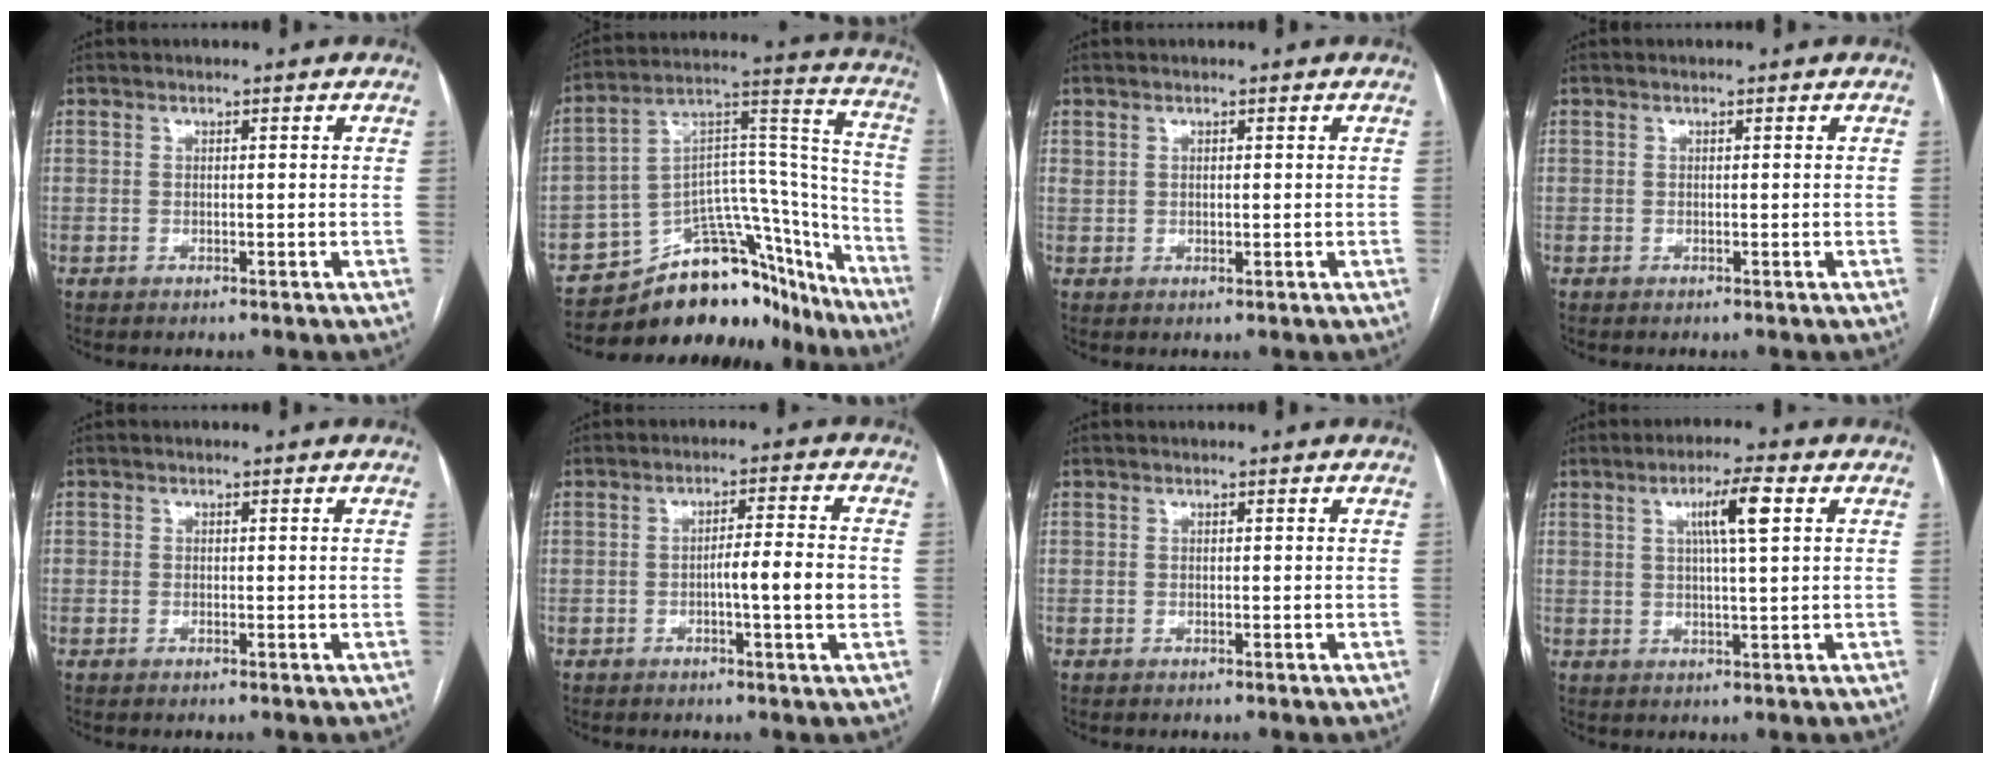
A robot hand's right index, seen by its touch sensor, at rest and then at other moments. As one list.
[{"total": 22.7, "force": [-18.9, 9.2, 8.7], "torque": [-0.093, 0.076, -0.277]}, {"total": 1.1, "force": [0.5, 0.6, 0.9], "torque": [-0.020, 0.000, 0.014]}, {"total": 0.0}, {"total": 0.0}, {"total": 5.8, "force": [-1.1, 0.0, 5.7], "torque": [-0.086, 0.006, -0.015]}, {"total": 0.0}, {"total": 6.2, "force": [2.1, 0.0, 5.8], "torque": [-0.100, 0.005, 0.035]}]